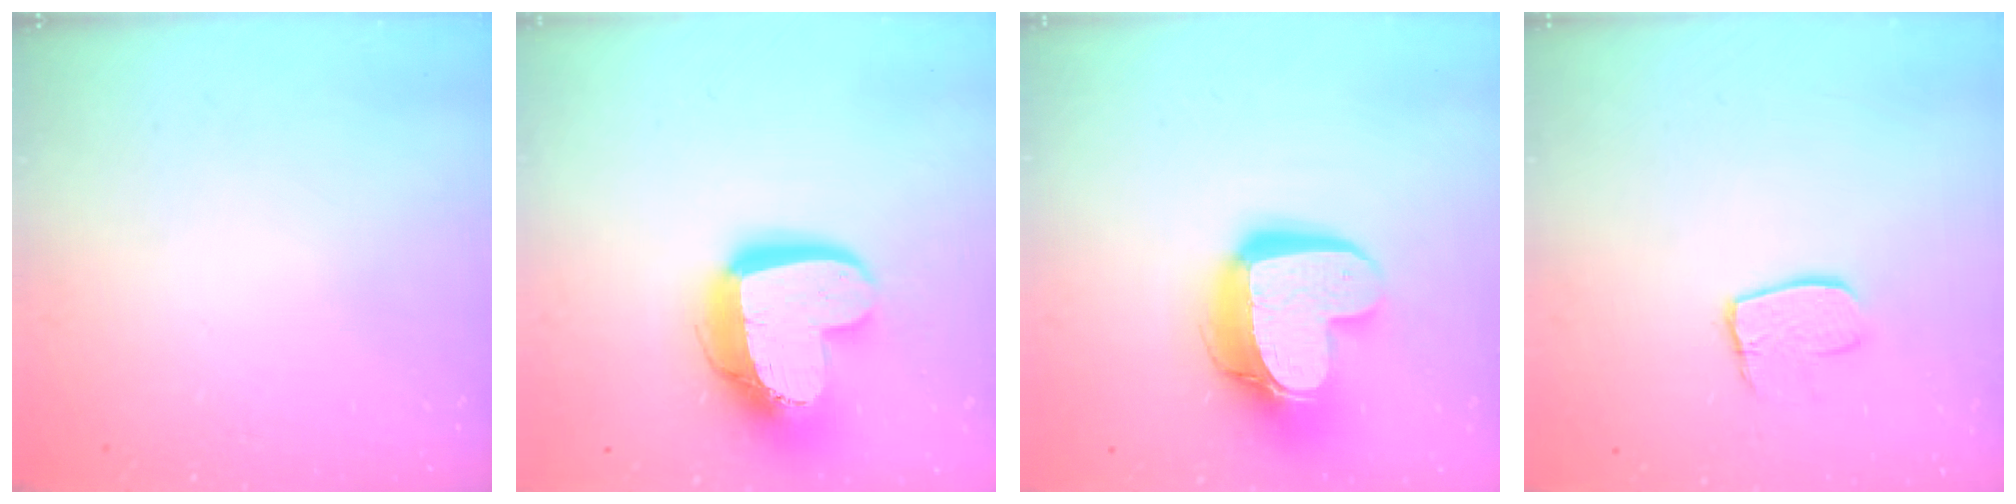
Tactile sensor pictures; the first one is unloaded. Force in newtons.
{"total": 17.2, "press": 17.2, "slide": 1.5}
{"total": 15.3, "press": 15.3, "slide": 1.4}
{"total": 8.0, "press": 8.0, "slide": 0.5}